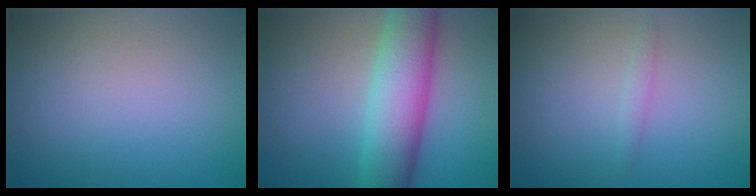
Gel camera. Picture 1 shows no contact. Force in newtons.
{"total": 7.7, "press": 7.7, "slide": 0.3}
{"total": 0.8, "press": 0.8, "slide": 0.0}